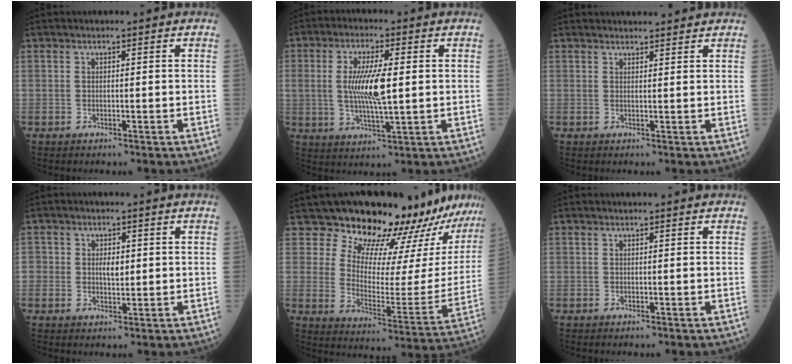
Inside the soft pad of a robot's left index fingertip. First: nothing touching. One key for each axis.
{"total": 8.7, "fx": 0.6, "fy": 1.6, "fz": 8.5, "tx": -0.173, "ty": -0.002, "tz": 0.017}
{"total": 7.7, "fx": 7.4, "fy": 1.2, "fz": 1.9, "tx": -0.018, "ty": 0.026, "tz": 0.090}
{"total": 3.2, "fx": 0.2, "fy": 2.3, "fz": 2.3, "tx": -0.035, "ty": 0.005, "tz": 0.008}
{"total": 20.2, "fx": 19.4, "fy": 2.6, "fz": 5.2, "tx": -0.075, "ty": -0.103, "tz": 0.240}
{"total": 0.0}